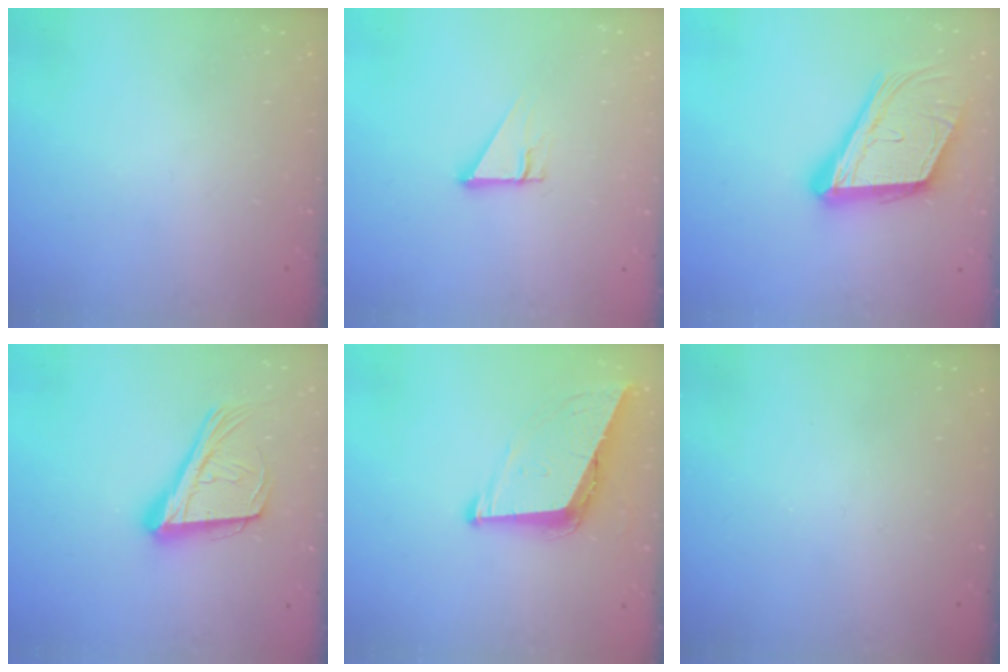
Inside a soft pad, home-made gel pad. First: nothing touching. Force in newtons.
{"total": 4.2, "press": 4.2, "slide": 0.3}
{"total": 20.0, "press": 19.6, "slide": 3.9}
{"total": 20.2, "press": 19.6, "slide": 4.7}
{"total": 9.2, "press": 8.8, "slide": 2.7}
{"total": 0.0}